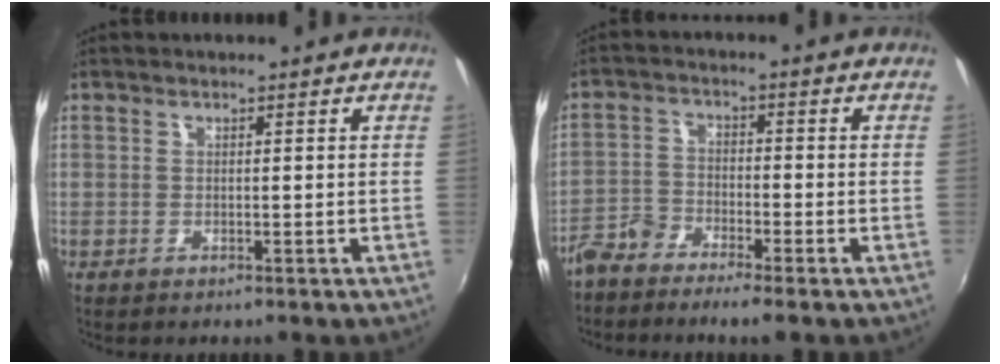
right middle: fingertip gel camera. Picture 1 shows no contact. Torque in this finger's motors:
{"motor_torque": [-0.17, -0.51, 0.01, 0.00]}